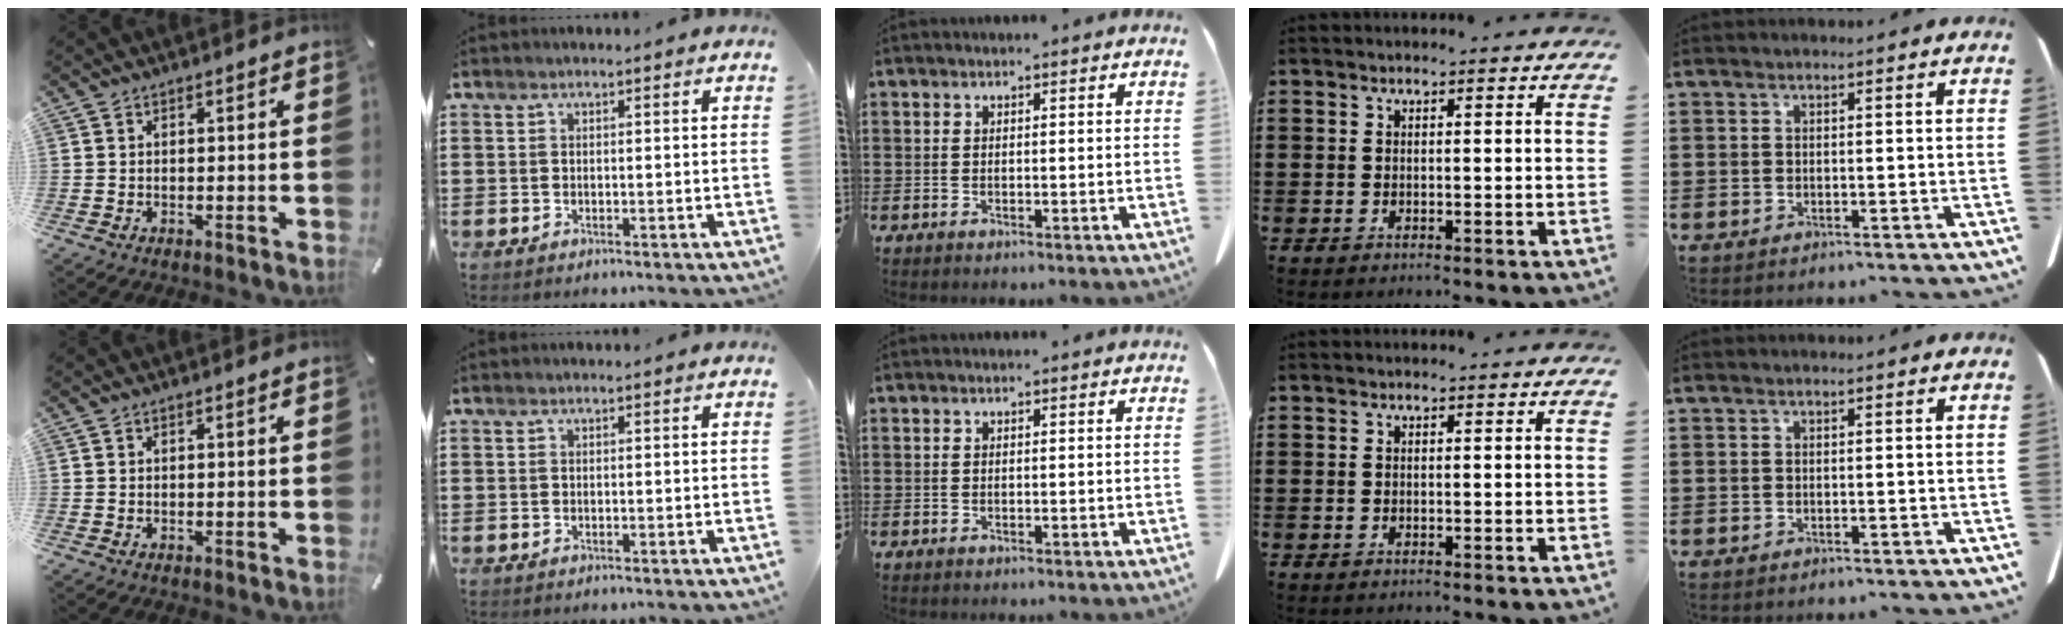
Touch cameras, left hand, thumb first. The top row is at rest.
{}